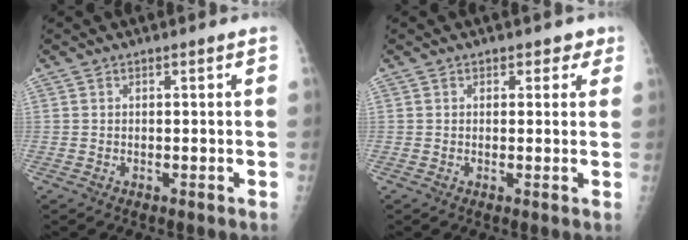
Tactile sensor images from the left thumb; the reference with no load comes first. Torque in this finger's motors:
{"motor_torque": [-0.28, -0.07, -0.11, -0.13, 0.03]}